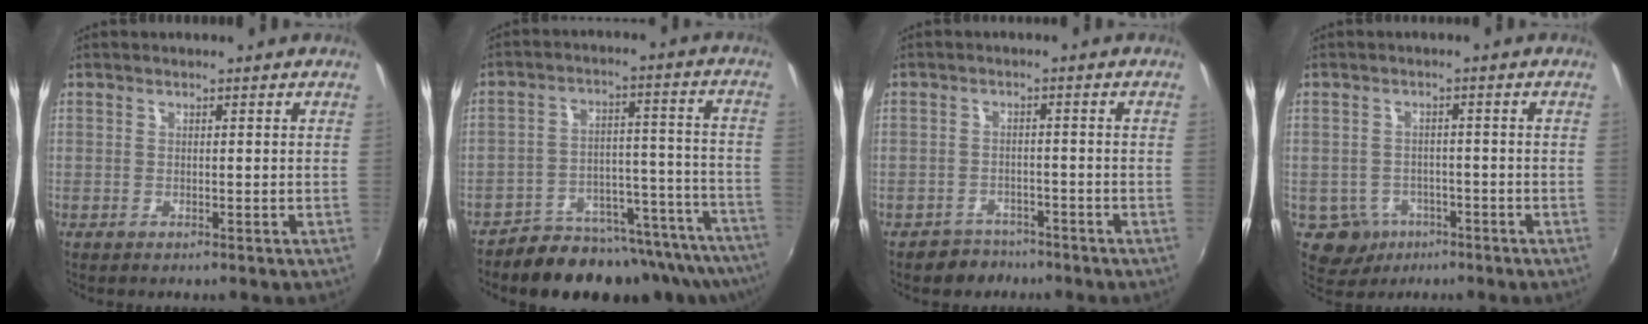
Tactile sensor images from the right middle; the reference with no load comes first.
{"total": 20.0, "force": [-17.6, 6.4, 6.9], "torque": [-0.107, 0.018, -0.223]}
{"total": 4.3, "force": [-3.4, 2.7, 0.0], "torque": [-0.012, 0.010, -0.054]}
{"total": 6.0, "force": [-3.0, 5.0, 1.4], "torque": [-0.041, 0.001, -0.036]}